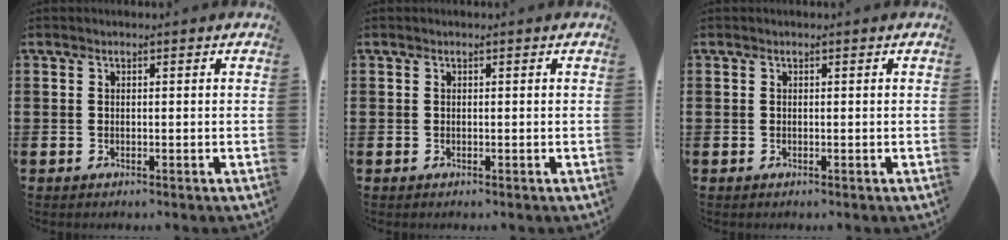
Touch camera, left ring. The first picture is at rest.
{"total": 0.0}
{"total": 0.0}